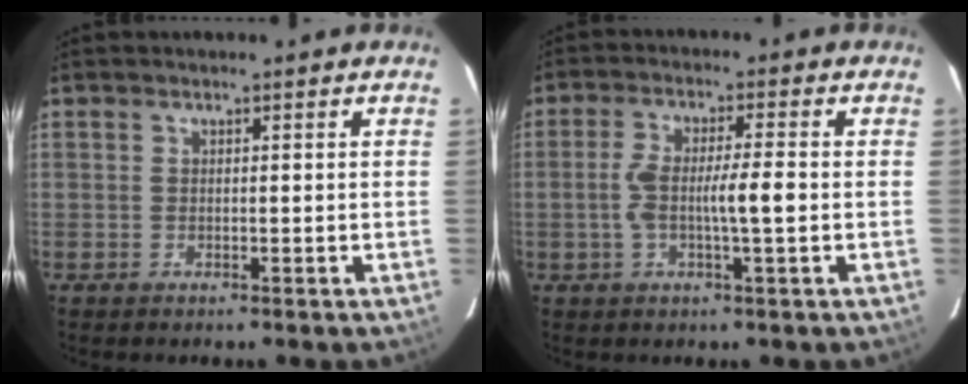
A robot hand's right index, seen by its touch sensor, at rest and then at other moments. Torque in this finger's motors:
{"motor_torque": [0.31, -0.07, 0.15, 0.11]}